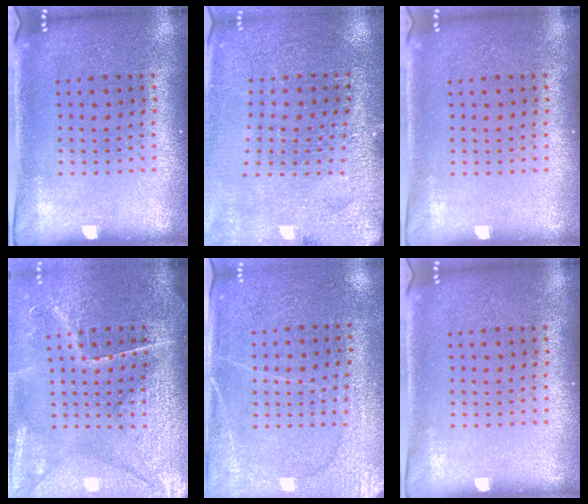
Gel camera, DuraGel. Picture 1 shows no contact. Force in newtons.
{"total": 2.9, "press": 2.9, "slide": 0.2}
{"total": 0.0}
{"total": 4.5, "press": 3.9, "slide": 2.3}
{"total": 2.8, "press": 2.7, "slide": 0.8}
{"total": 0.0}